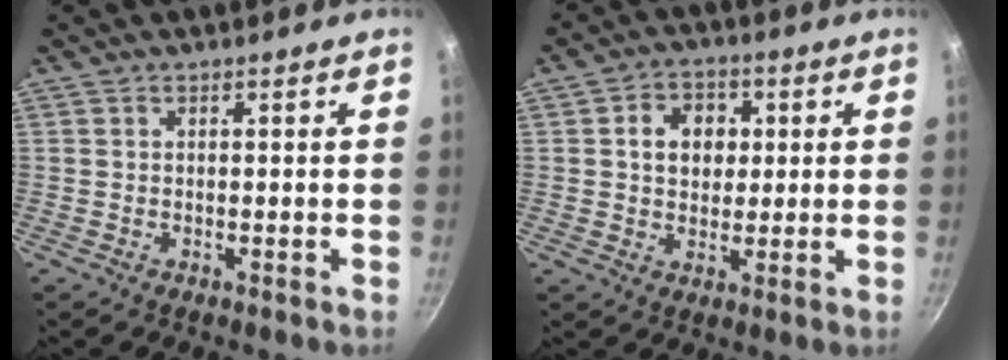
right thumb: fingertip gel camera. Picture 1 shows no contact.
{"total": 7.7, "force": [1.5, 6.3, 4.2], "torque": [-0.041, 0.005, 0.016]}